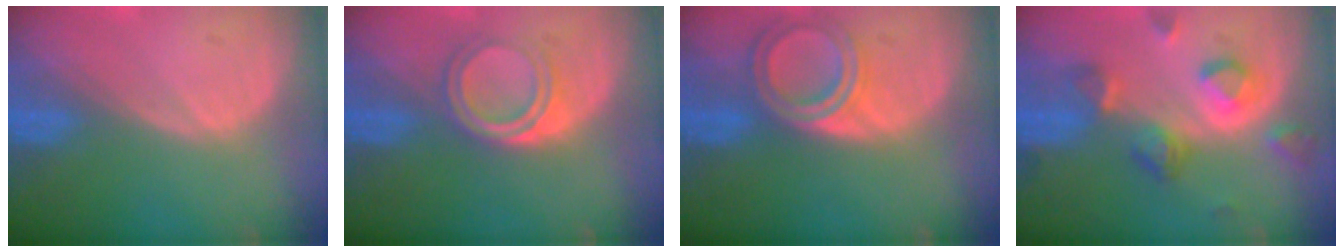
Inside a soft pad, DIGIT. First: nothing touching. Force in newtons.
{"total": 4.2, "press": 4.0, "slide": 1.1}
{"total": 6.4, "press": 5.7, "slide": 2.8}
{"total": 7.0, "press": 6.9, "slide": 1.2}